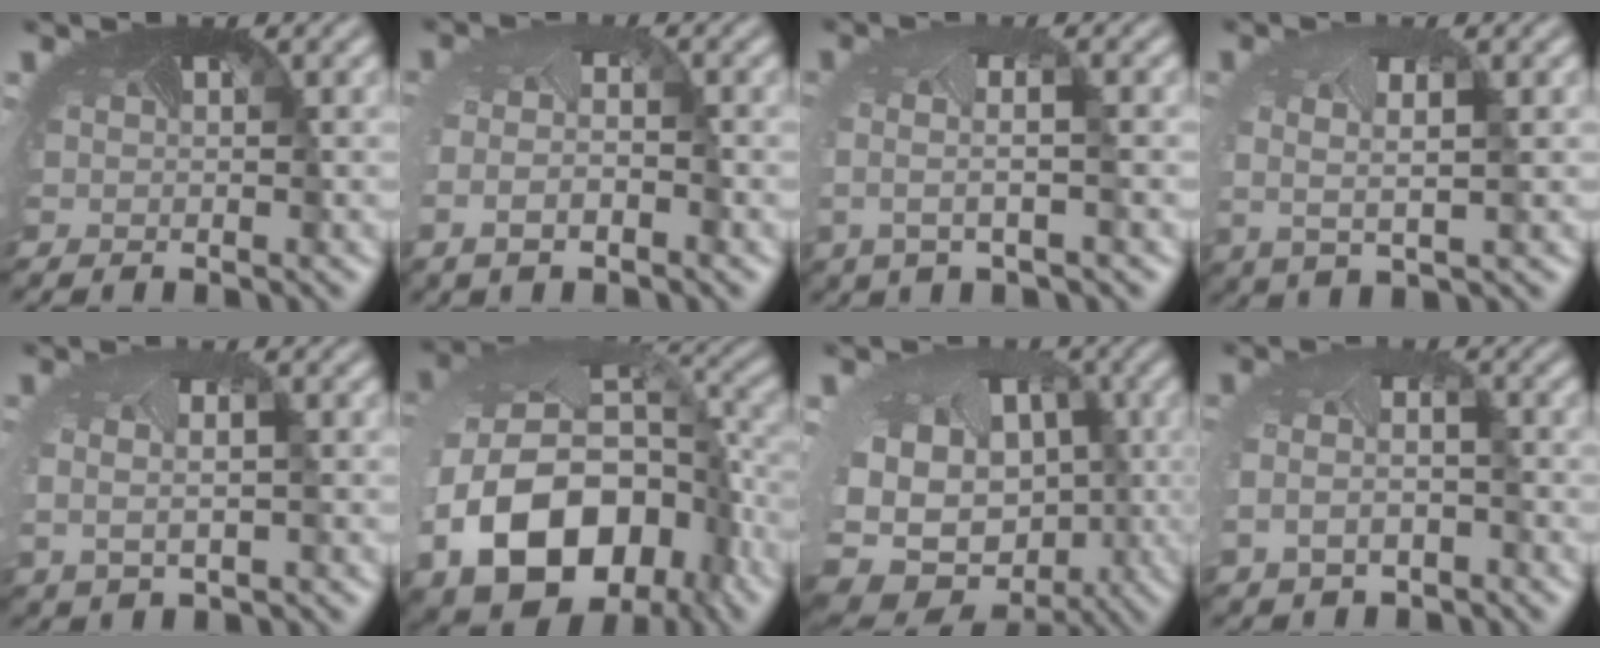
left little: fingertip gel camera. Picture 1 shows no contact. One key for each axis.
{"total": 3.4, "fx": -1.2, "fy": 1.5, "fz": 2.8, "tx": -0.061, "ty": -0.014, "tz": -0.021}
{"total": 2.5, "fx": -0.2, "fy": 0.3, "fz": 2.4, "tx": -0.055, "ty": -0.001, "tz": -0.009}
{"total": 3.0, "fx": 0.1, "fy": 1.2, "fz": 2.7, "tx": -0.074, "ty": -0.007, "tz": -0.001}
{"total": 3.5, "fx": -0.1, "fy": 2.3, "fz": 2.7, "tx": -0.054, "ty": -0.005, "tz": 0.015}
{"total": 15.0, "fx": -5.5, "fy": 10.3, "fz": 9.4, "tx": -0.205, "ty": -0.047, "tz": -0.075}
{"total": 16.2, "fx": -2.1, "fy": 12.9, "fz": 9.5, "tx": -0.201, "ty": -0.035, "tz": -0.023}
{"total": 4.7, "fx": -1.4, "fy": 3.1, "fz": 3.2, "tx": -0.082, "ty": -0.029, "tz": -0.017}